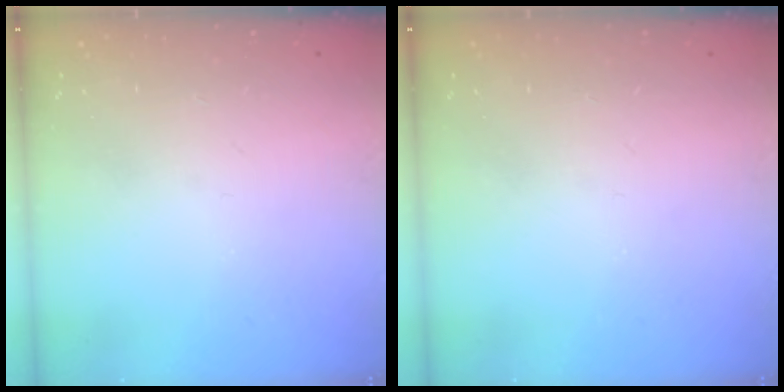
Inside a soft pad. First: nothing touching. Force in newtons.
{"total": 0.0}